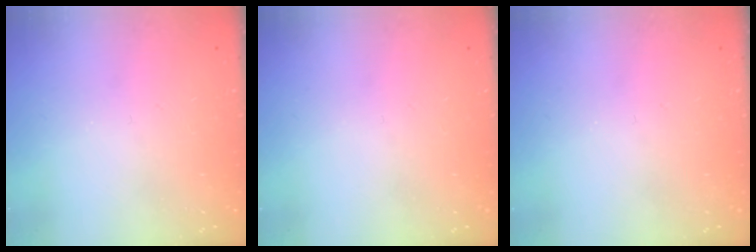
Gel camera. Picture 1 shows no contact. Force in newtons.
{"total": 0.0}
{"total": 0.0}